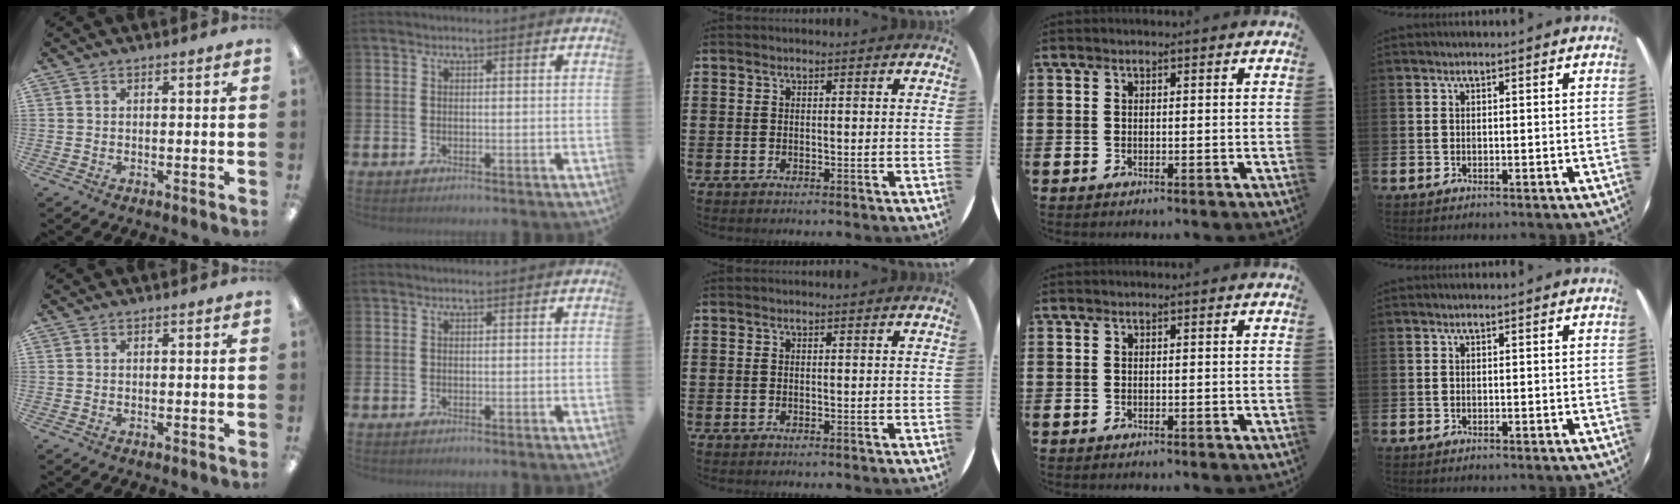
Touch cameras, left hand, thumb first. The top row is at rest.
{}